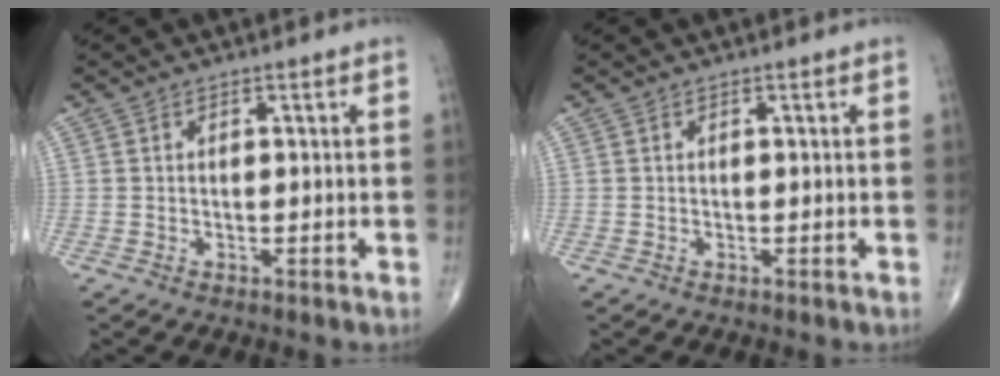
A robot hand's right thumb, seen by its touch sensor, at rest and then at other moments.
{"total": 0.0}